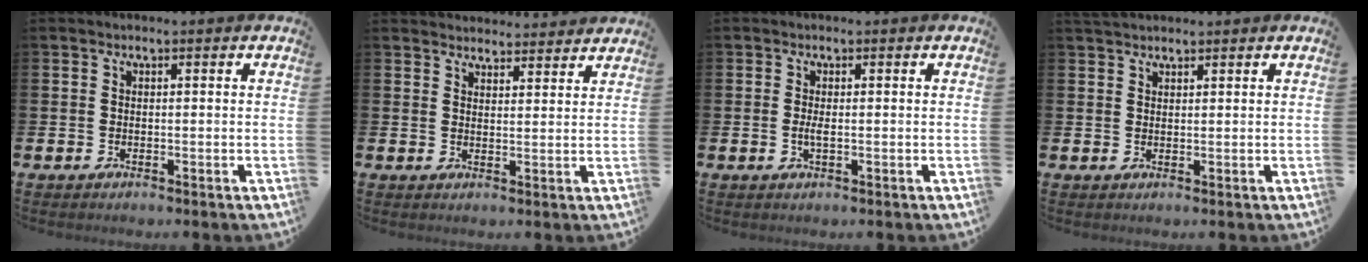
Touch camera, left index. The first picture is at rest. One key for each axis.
{"total": 3.5, "fx": 3.5, "fy": 0.5, "fz": -0.2, "tx": -0.003, "ty": -0.017, "tz": 0.064}
{"total": 1.3, "fx": -0.1, "fy": 0.3, "fz": 1.2, "tx": -0.024, "ty": 0.001, "tz": -0.002}
{"total": 2.1, "fx": 2.0, "fy": 0.6, "fz": 0.3, "tx": 0.000, "ty": -0.003, "tz": 0.036}